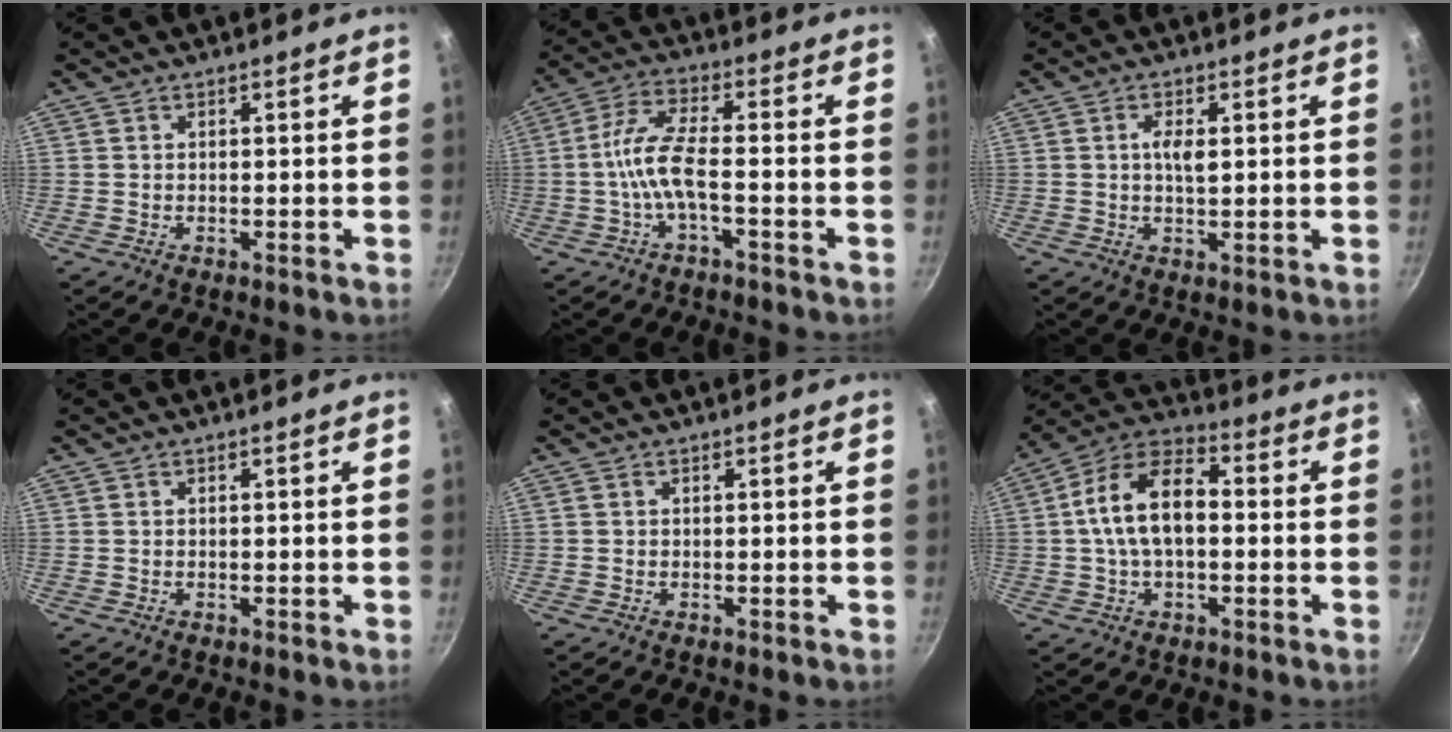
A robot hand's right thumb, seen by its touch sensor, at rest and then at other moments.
{"total": 8.0, "force": [-2.3, 2.3, 7.3], "torque": [-0.166, 0.029, -0.055]}
{"total": 3.5, "force": [0.7, 1.4, 3.2], "torque": [-0.057, 0.000, 0.011]}
{"total": 0.0}
{"total": 0.0}
{"total": 13.5, "force": [0.3, 7.9, 11.0], "torque": [-0.178, 0.038, -0.011]}